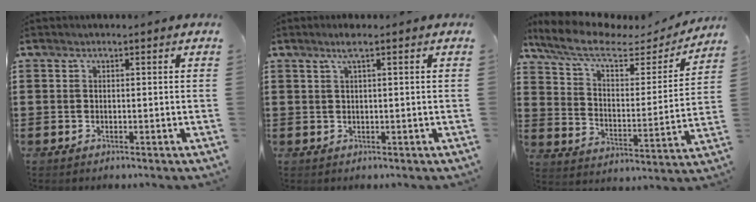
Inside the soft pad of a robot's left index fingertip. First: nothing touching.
{"total": 2.2, "force": [1.0, 0.0, 1.9], "torque": [-0.041, 0.001, 0.018]}
{"total": 9.2, "force": [6.9, 3.0, 5.3], "torque": [-0.128, -0.026, 0.118]}